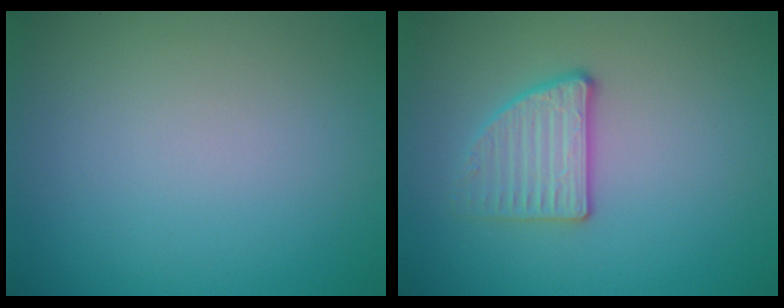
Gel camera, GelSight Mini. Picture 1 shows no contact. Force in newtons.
{"total": 2.7, "press": 2.5, "slide": 1.2}